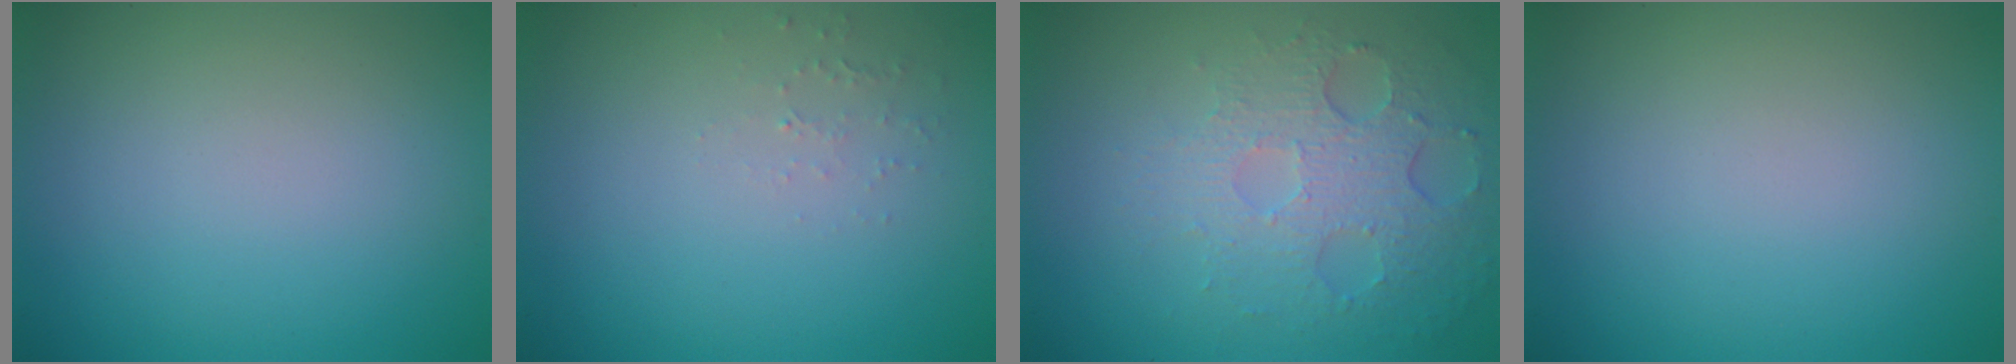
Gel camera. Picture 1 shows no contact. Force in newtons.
{"total": 0.8, "press": 0.8, "slide": 0.3}
{"total": 5.2, "press": 3.4, "slide": 3.9}
{"total": 0.0}